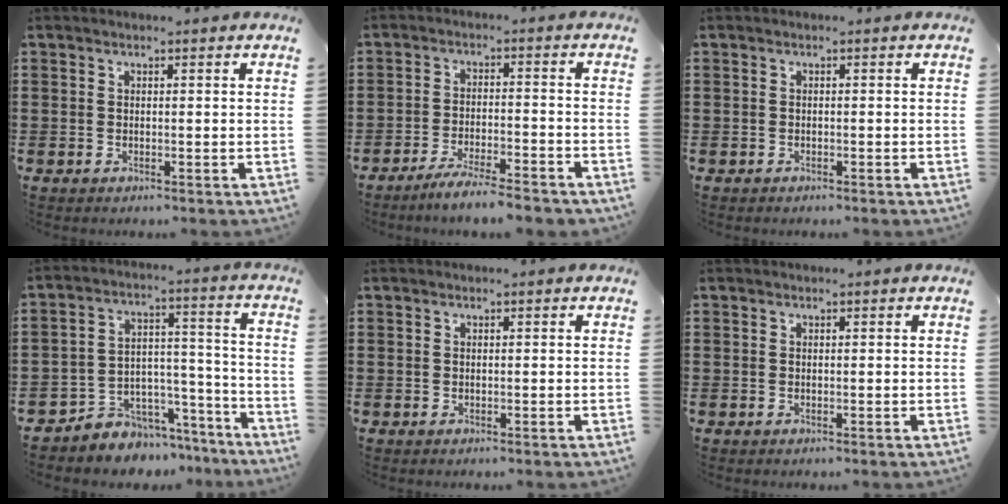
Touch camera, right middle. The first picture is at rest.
{"total": 5.0, "force": [-4.6, -0.1, 1.9], "torque": [-0.039, -0.006, -0.089]}
{"total": 0.6, "force": [-0.5, 0.2, 0.0], "torque": [-0.001, 0.000, -0.012]}
{"total": 5.3, "force": [-4.6, 2.6, -0.4], "torque": [0.000, 0.009, -0.090]}
{"total": 0.0}
{"total": 0.0}